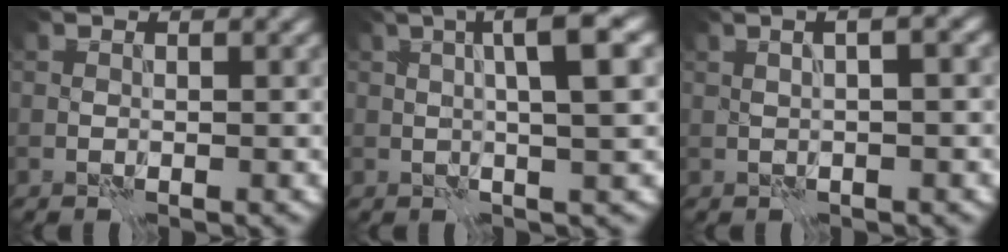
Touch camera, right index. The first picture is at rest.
{"total": 5.7, "force": [1.7, 0.9, 5.4], "torque": [-0.077, 0.017, 0.027]}
{"total": 4.5, "force": [1.7, 1.9, 3.7], "torque": [-0.029, 0.028, 0.000]}